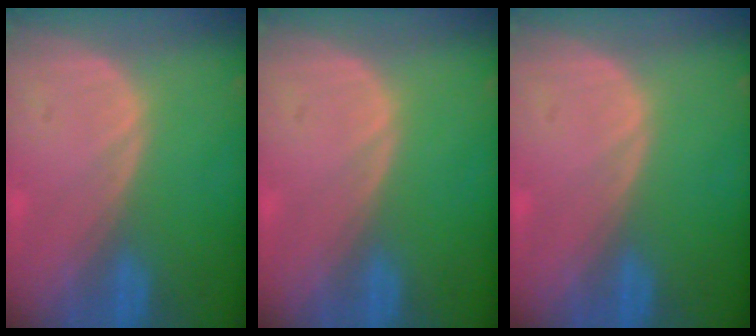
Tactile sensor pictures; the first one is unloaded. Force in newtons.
{"total": 0.0}
{"total": 0.0}